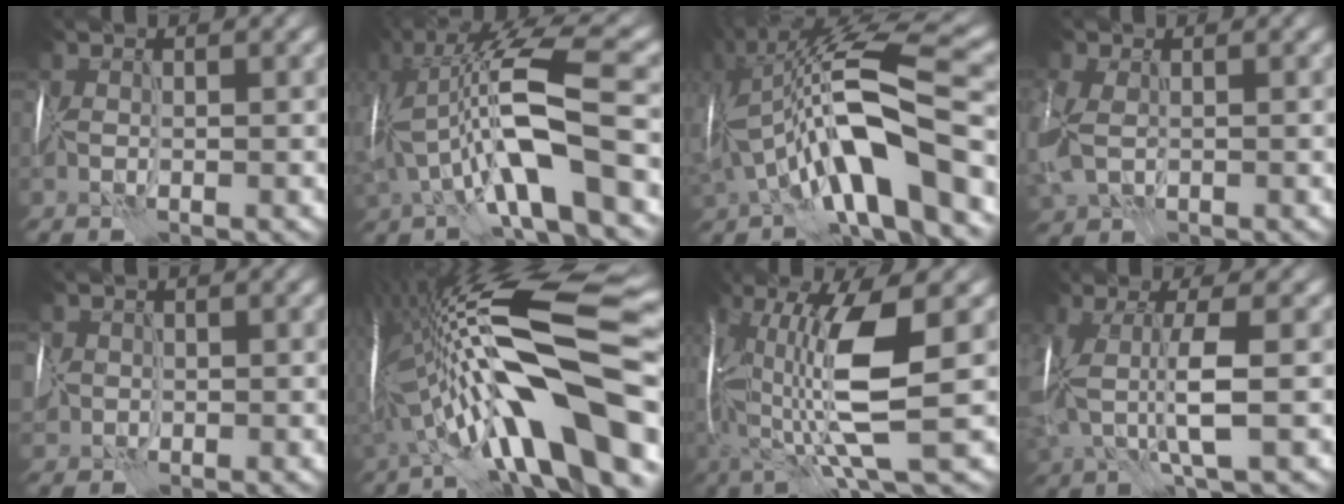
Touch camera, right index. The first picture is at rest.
{"total": 10.8, "force": [-2.1, 3.7, 9.9], "torque": [-0.187, 0.020, -0.046]}
{"total": 13.5, "force": [-3.6, 5.0, 12.1], "torque": [-0.216, 0.014, -0.061]}
{"total": 6.1, "force": [-0.6, 4.6, 4.1], "torque": [-0.117, -0.005, 0.002]}
{"total": 2.0, "force": [-0.6, 1.9, 0.4], "torque": [-0.017, 0.002, -0.011]}
{"total": 17.1, "force": [-2.2, 5.0, 16.2], "torque": [-0.267, 0.039, -0.045]}
{"total": 10.9, "force": [0.4, 3.1, 10.5], "torque": [-0.210, -0.001, 0.012]}
{"total": 5.0, "force": [-0.4, 1.5, 4.7], "torque": [-0.115, 0.000, -0.003]}